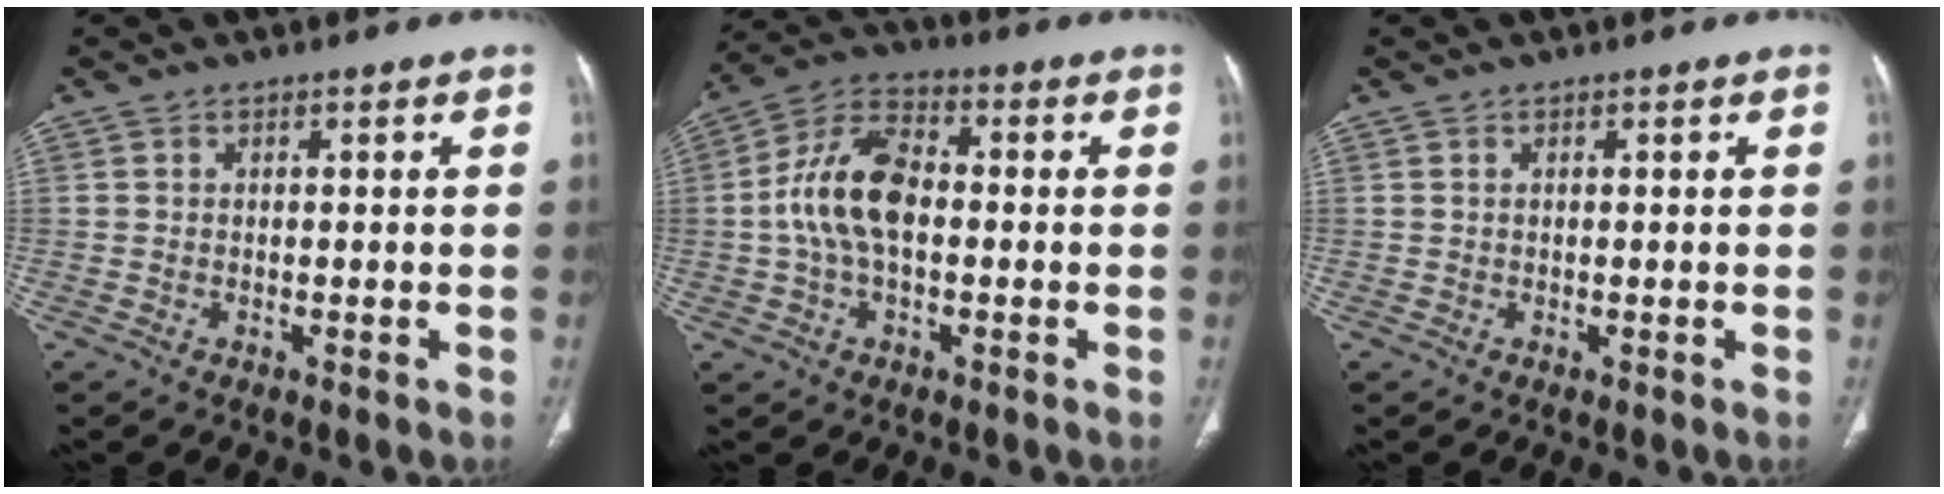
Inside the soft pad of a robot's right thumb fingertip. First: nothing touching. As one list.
[{"total": 12.0, "force": [-0.4, 6.8, 9.8], "torque": [-0.194, 0.032, -0.013]}, {"total": 0.0}]